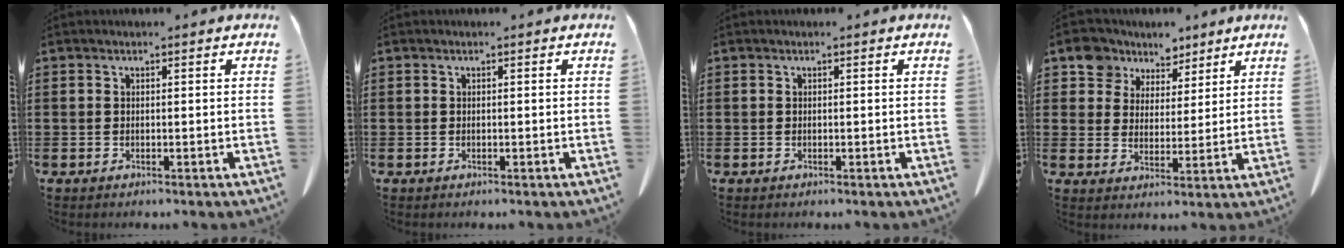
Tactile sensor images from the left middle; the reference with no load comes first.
{"total": 0.0}
{"total": 0.0}
{"total": 6.6, "force": [5.1, 4.2, 0.2], "torque": [-0.045, -0.016, 0.097]}